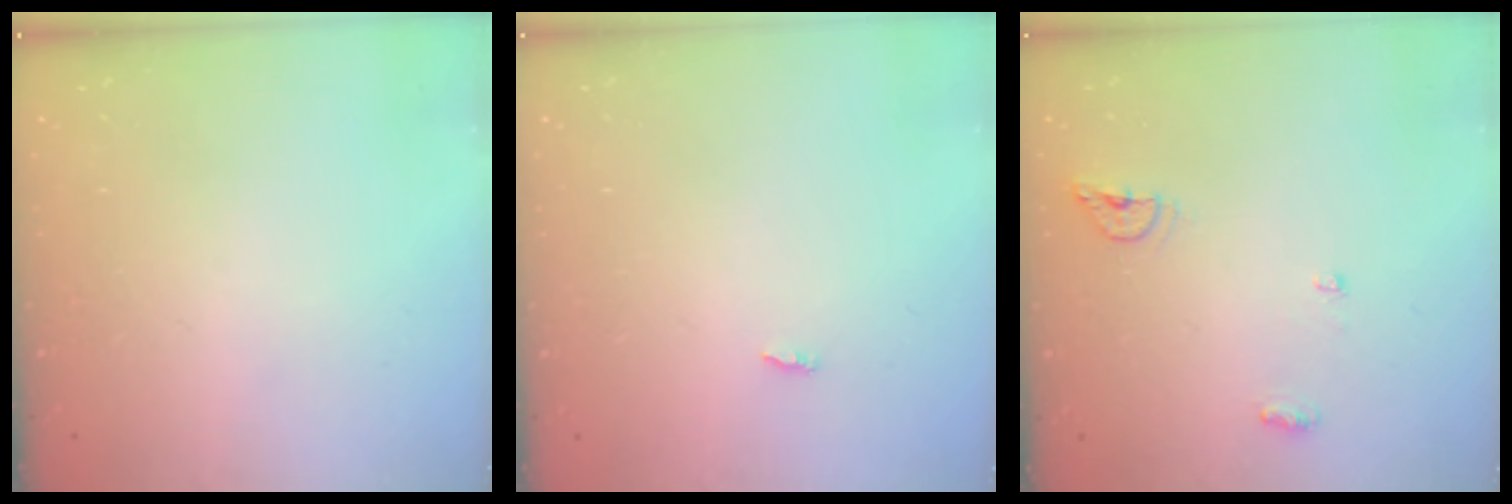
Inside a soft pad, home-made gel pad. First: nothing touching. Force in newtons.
{"total": 1.8, "press": 1.8, "slide": 0.2}
{"total": 5.9, "press": 5.8, "slide": 1.0}